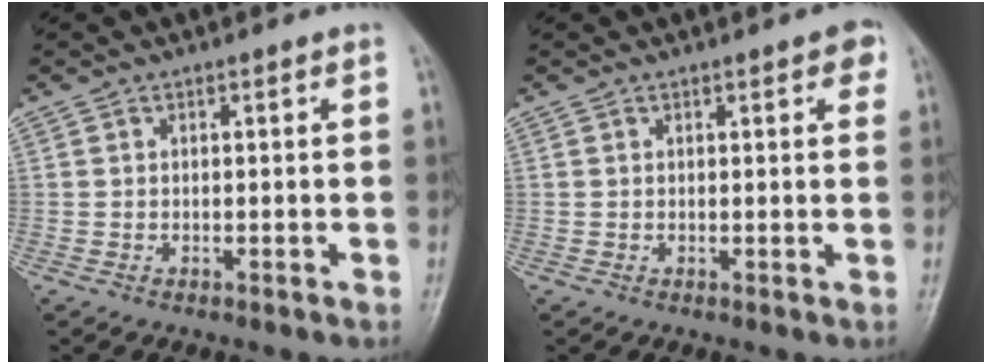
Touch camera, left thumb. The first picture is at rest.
{"total": 2.9, "force": [1.5, 1.0, 2.3], "torque": [-0.018, -0.001, 0.012]}